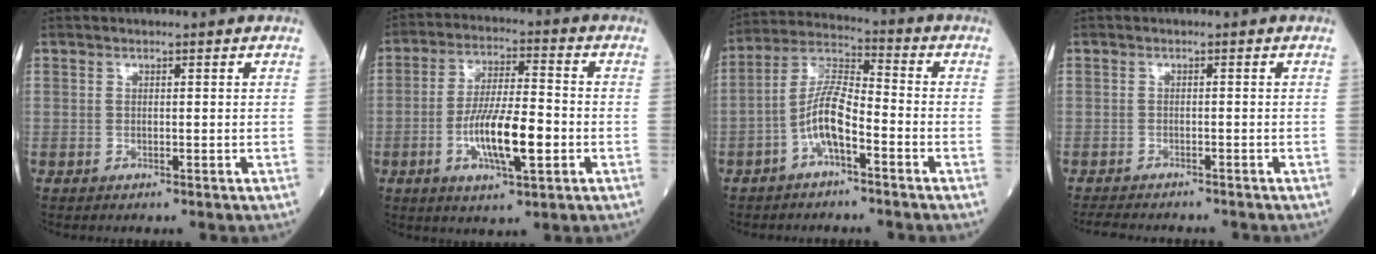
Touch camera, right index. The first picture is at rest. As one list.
[{"total": 11.2, "force": [-3.1, 2.4, 10.5], "torque": [-0.198, -0.001, -0.054]}, {"total": 8.3, "force": [-3.4, 2.1, 7.3], "torque": [-0.154, 0.019, -0.067]}, {"total": 6.2, "force": [-5.6, 1.9, 1.9], "torque": [-0.029, -0.008, -0.085]}]